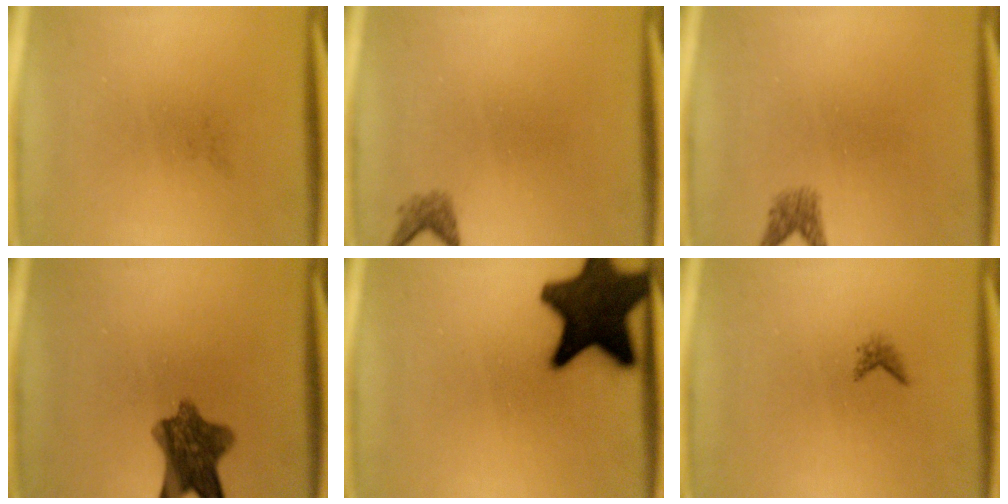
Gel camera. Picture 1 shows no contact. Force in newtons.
{"total": 1.4}
{"total": 1.8}
{"total": 8.6}
{"total": 17.7}
{"total": 0.9}